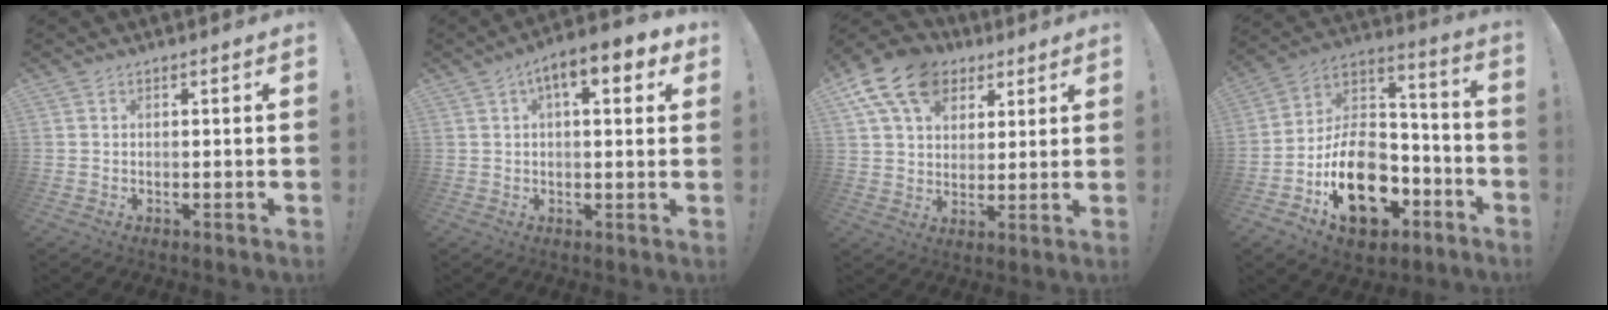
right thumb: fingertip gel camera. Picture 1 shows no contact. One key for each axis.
{"total": 8.8, "fx": 3.7, "fy": 3.0, "fz": 7.4, "tx": -0.093, "ty": -0.014, "tz": 0.056}
{"total": 16.4, "fx": 8.0, "fy": 11.5, "fz": 8.6, "tx": -0.141, "ty": -0.033, "tz": 0.152}
{"total": 21.0, "fx": -8.5, "fy": 14.3, "fz": 12.9, "tx": -0.192, "ty": 0.060, "tz": -0.124}